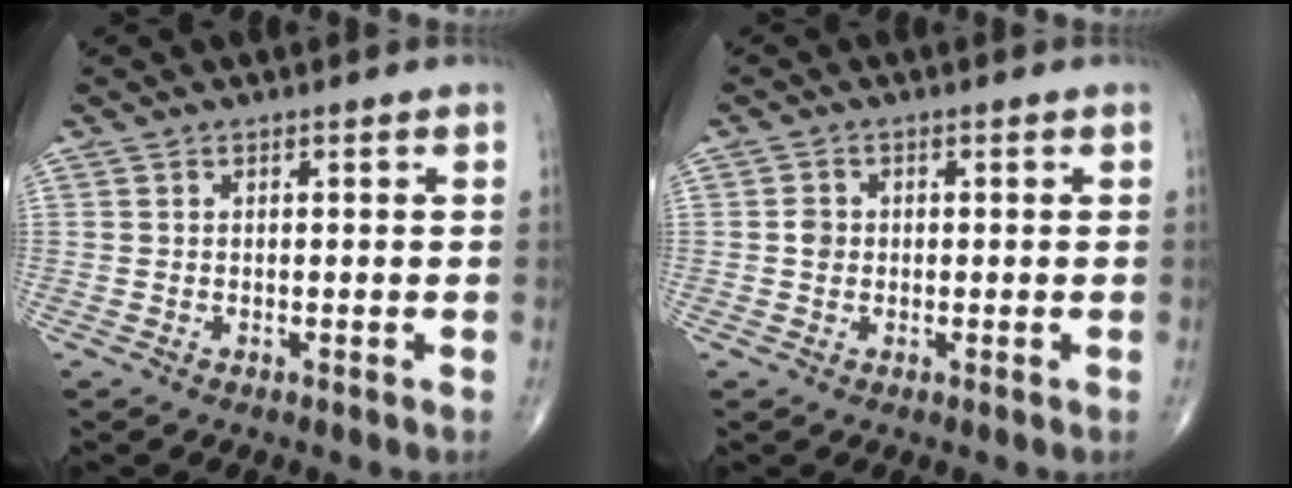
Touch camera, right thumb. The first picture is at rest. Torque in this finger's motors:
{"motor_torque": [0.37, 0.63, 0.37, -0.11, 0.00]}